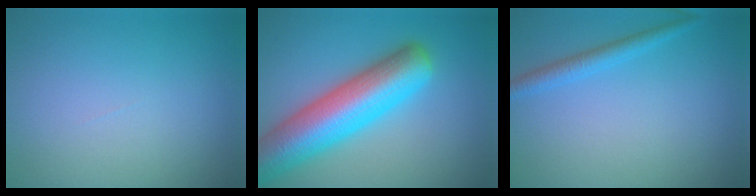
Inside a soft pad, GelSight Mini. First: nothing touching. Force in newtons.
{"total": 10.4, "press": 10.4, "slide": 0.4}
{"total": 1.9, "press": 1.9, "slide": 0.1}